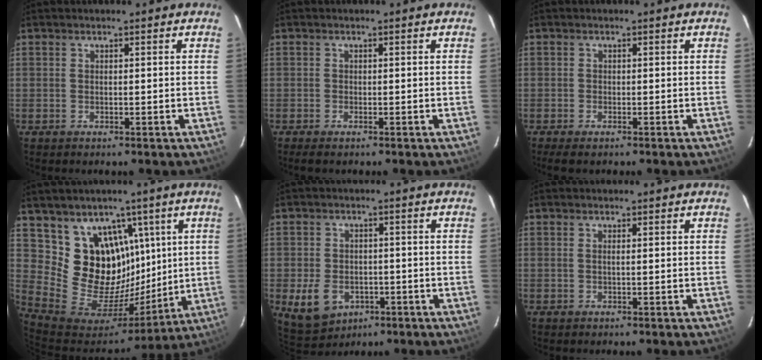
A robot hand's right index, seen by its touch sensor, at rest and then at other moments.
{"total": 1.5, "force": [-1.2, 0.4, 0.8], "torque": [-0.018, -0.004, -0.024]}
{"total": 2.6, "force": [-2.0, 0.8, 1.4], "torque": [-0.034, -0.007, -0.038]}
{"total": 15.1, "force": [7.0, 12.4, 5.0], "torque": [-0.100, 0.005, 0.148]}
{"total": 8.4, "force": [-3.1, 6.5, 4.3], "torque": [-0.107, -0.002, -0.038]}
{"total": 0.6, "force": [-0.1, -0.2, 0.5], "torque": [-0.008, 0.002, -0.004]}